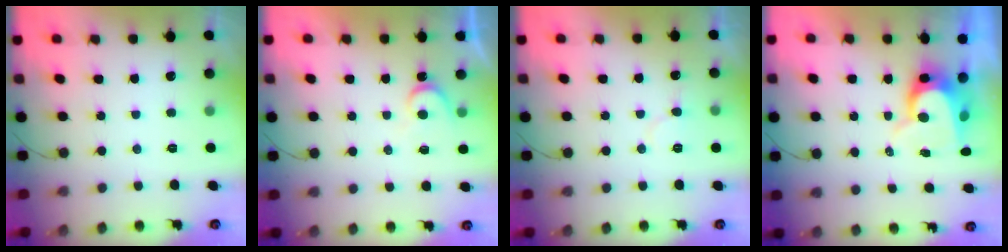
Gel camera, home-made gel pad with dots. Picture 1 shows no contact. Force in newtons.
{"total": 5.1, "press": 5.0, "slide": 0.4}
{"total": 6.0, "press": 6.0, "slide": 0.5}
{"total": 9.0, "press": 9.0, "slide": 0.8}